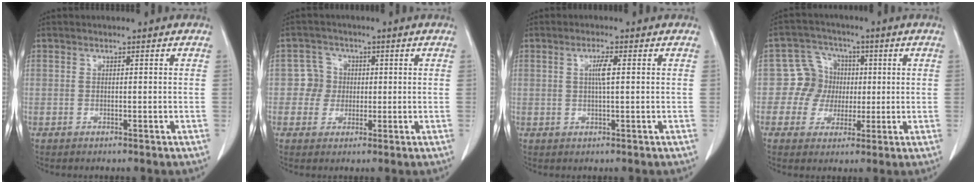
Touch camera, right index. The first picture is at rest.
{"total": 3.5, "force": [0.0, 3.5, 0.2], "torque": [0.006, 0.012, 0.001]}
{"total": 2.6, "force": [0.5, -0.2, 2.5], "torque": [-0.050, -0.001, 0.008]}
{"total": 6.4, "force": [0.0, 6.3, 1.2], "torque": [-0.021, 0.026, 0.001]}